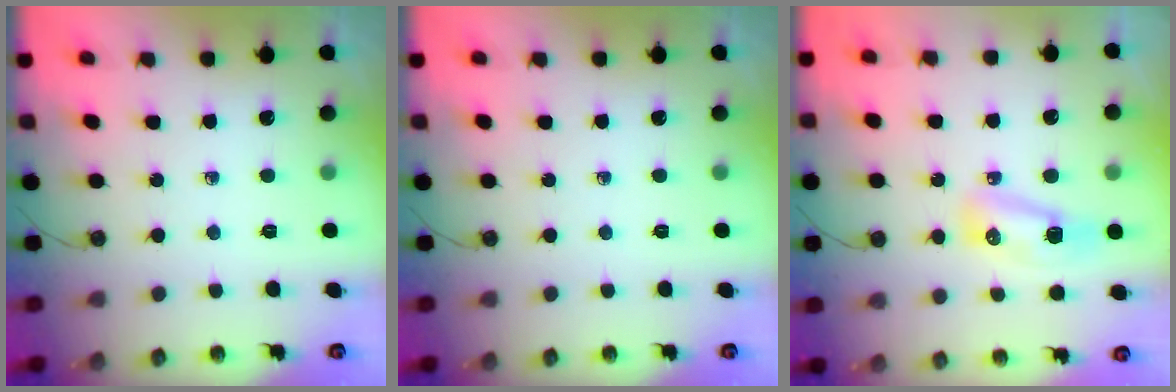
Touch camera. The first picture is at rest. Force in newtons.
{"total": 0.0}
{"total": 7.7, "press": 7.6, "slide": 1.1}